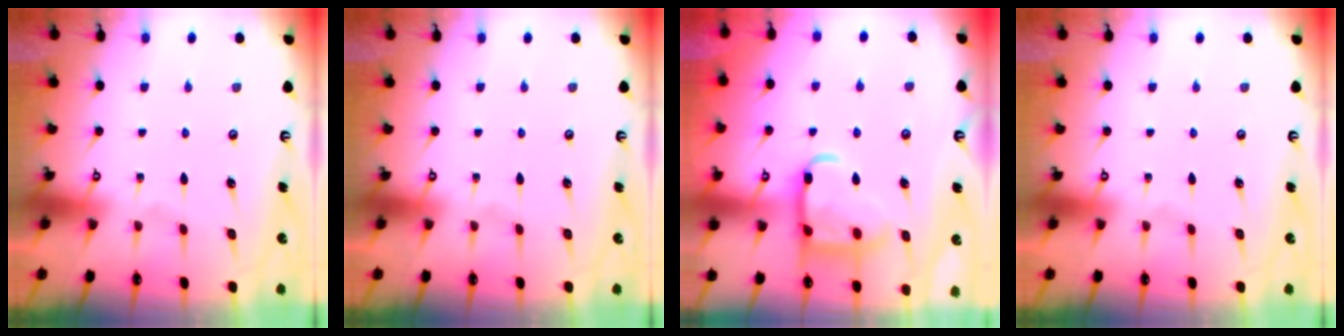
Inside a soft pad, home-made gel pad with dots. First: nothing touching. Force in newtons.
{"total": 0.0}
{"total": 15.9, "press": 15.8, "slide": 1.6}
{"total": 0.0}